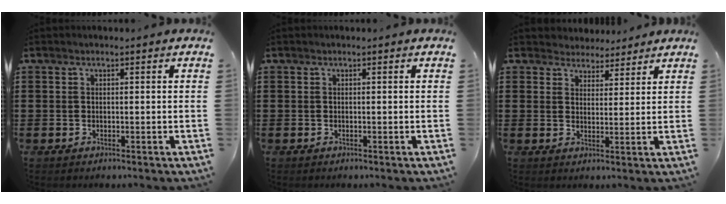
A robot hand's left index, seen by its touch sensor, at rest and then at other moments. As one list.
[{"total": 0.0}, {"total": 3.6, "force": [3.2, 1.6, -0.3], "torque": [-0.012, -0.003, 0.059]}]